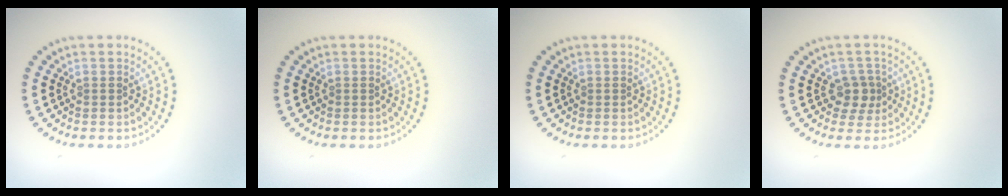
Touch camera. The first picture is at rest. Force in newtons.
{"total": 0.0}
{"total": 0.0}
{"total": 1.9, "press": 1.7, "slide": 1.0}